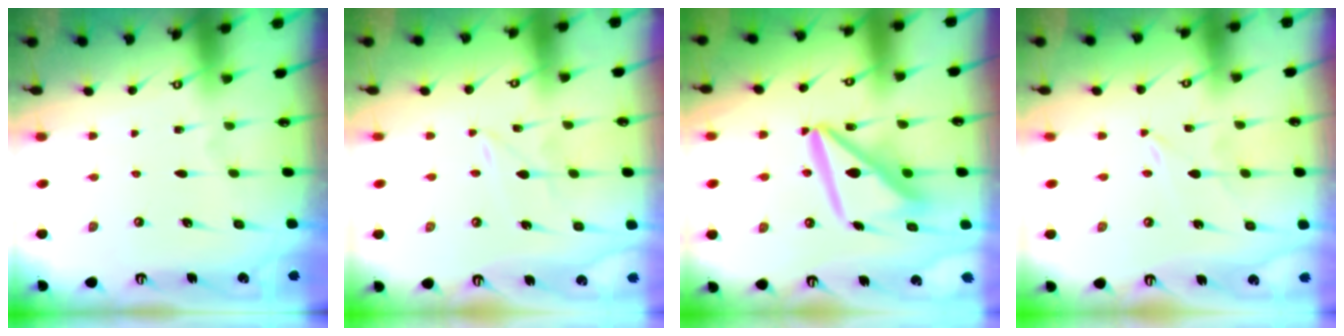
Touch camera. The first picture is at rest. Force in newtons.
{"total": 1.6, "press": 1.6, "slide": 0.2}
{"total": 13.3, "press": 13.2, "slide": 1.5}
{"total": 0.0}